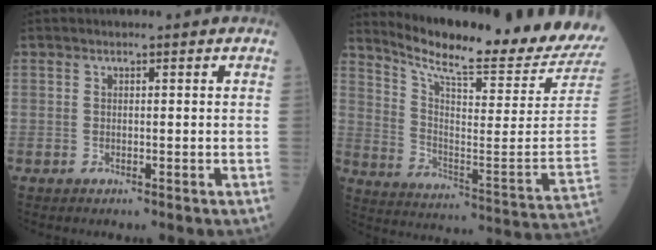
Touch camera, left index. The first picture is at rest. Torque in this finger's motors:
{"motor_torque": [0.39, -0.75, 0.19, 0.06]}